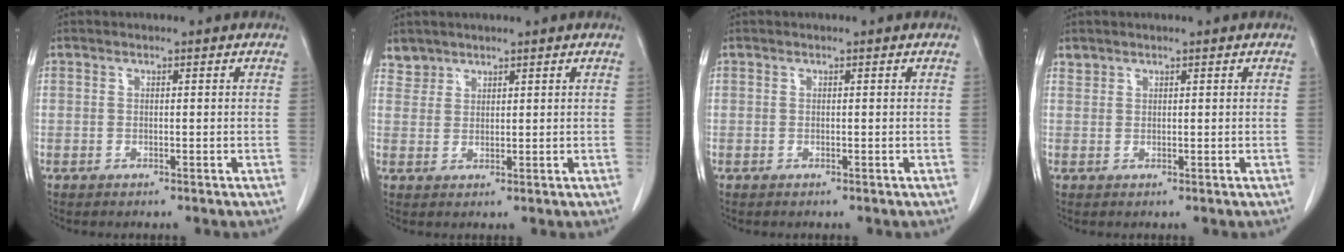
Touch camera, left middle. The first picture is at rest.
{"total": 2.3, "force": [2.0, 1.0, -0.5], "torque": [0.014, 0.007, 0.037]}
{"total": 0.0}
{"total": 0.9, "force": [0.8, 0.3, -0.1], "torque": [0.000, 0.002, 0.017]}